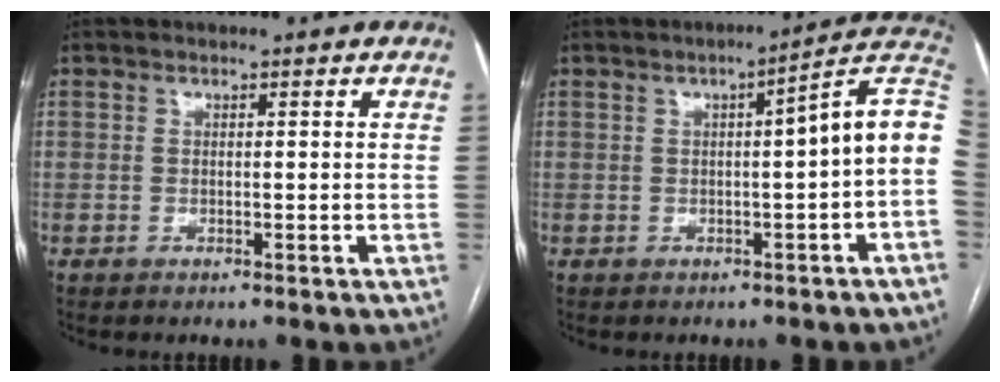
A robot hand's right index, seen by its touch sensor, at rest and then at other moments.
{"total": 9.4, "force": [0.1, 0.1, 9.4], "torque": [-0.116, 0.030, -0.006]}